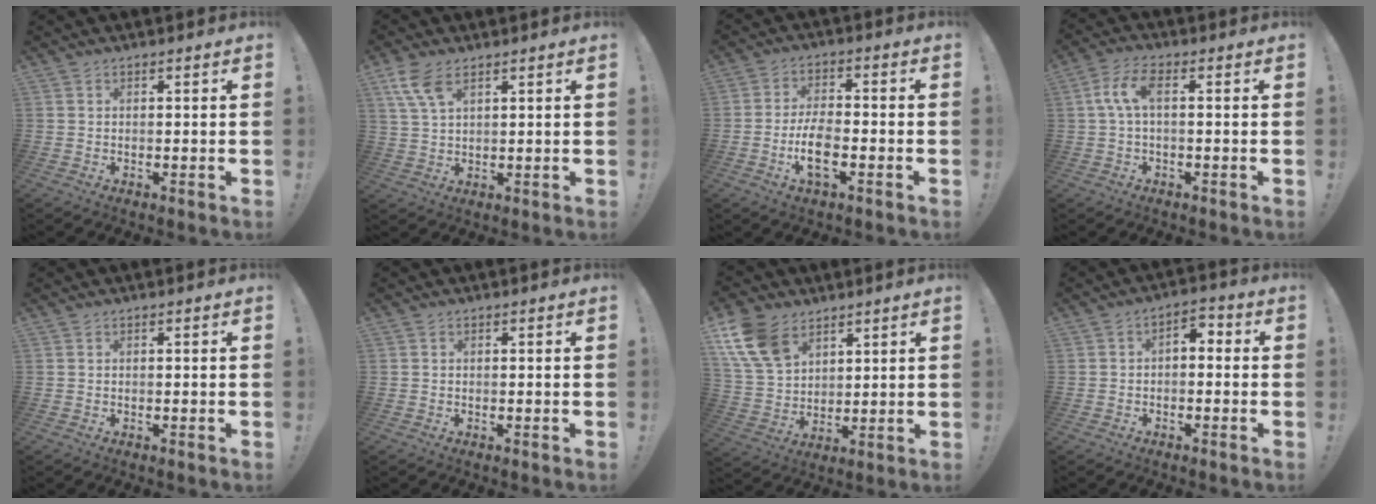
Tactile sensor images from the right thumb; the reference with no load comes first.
{"total": 7.4, "force": [4.4, 3.0, 5.1], "torque": [-0.105, -0.016, 0.082]}
{"total": 9.1, "force": [-3.1, 3.9, 7.6], "torque": [-0.151, 0.001, -0.056]}
{"total": 7.2, "force": [0.8, 2.7, 6.7], "torque": [-0.143, 0.001, 0.012]}
{"total": 0.0}
{"total": 0.0}
{"total": 14.2, "force": [8.1, 9.2, 7.1], "torque": [-0.151, -0.036, 0.161]}
{"total": 3.6, "force": [-1.4, 2.3, 2.4], "torque": [-0.038, 0.011, -0.026]}